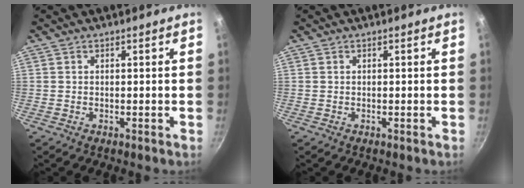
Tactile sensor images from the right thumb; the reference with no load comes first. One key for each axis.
{"total": 0.0}